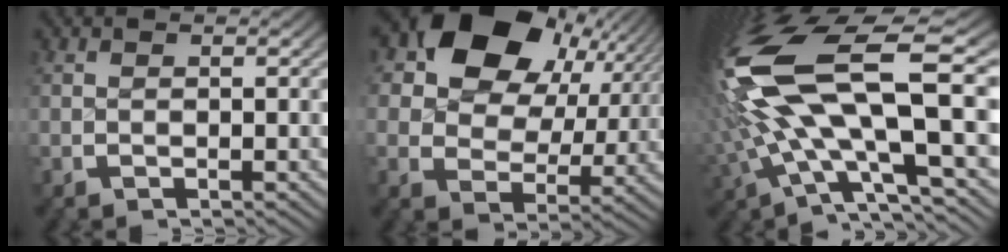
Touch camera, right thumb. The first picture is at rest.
{"total": 12.2, "force": [3.3, 8.4, 8.2], "torque": [-0.164, -0.016, 0.061]}
{"total": 13.6, "force": [0.0, 6.3, 12.0], "torque": [-0.260, -0.012, 0.015]}